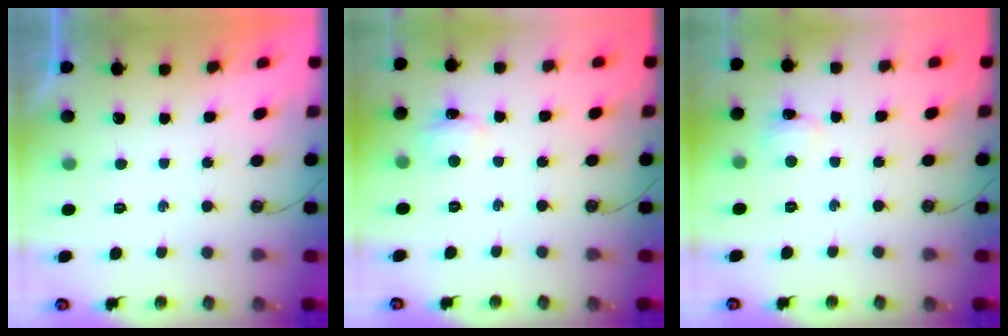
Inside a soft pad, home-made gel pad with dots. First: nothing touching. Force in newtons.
{"total": 4.7, "press": 4.6, "slide": 0.5}
{"total": 2.0, "press": 1.9, "slide": 0.4}